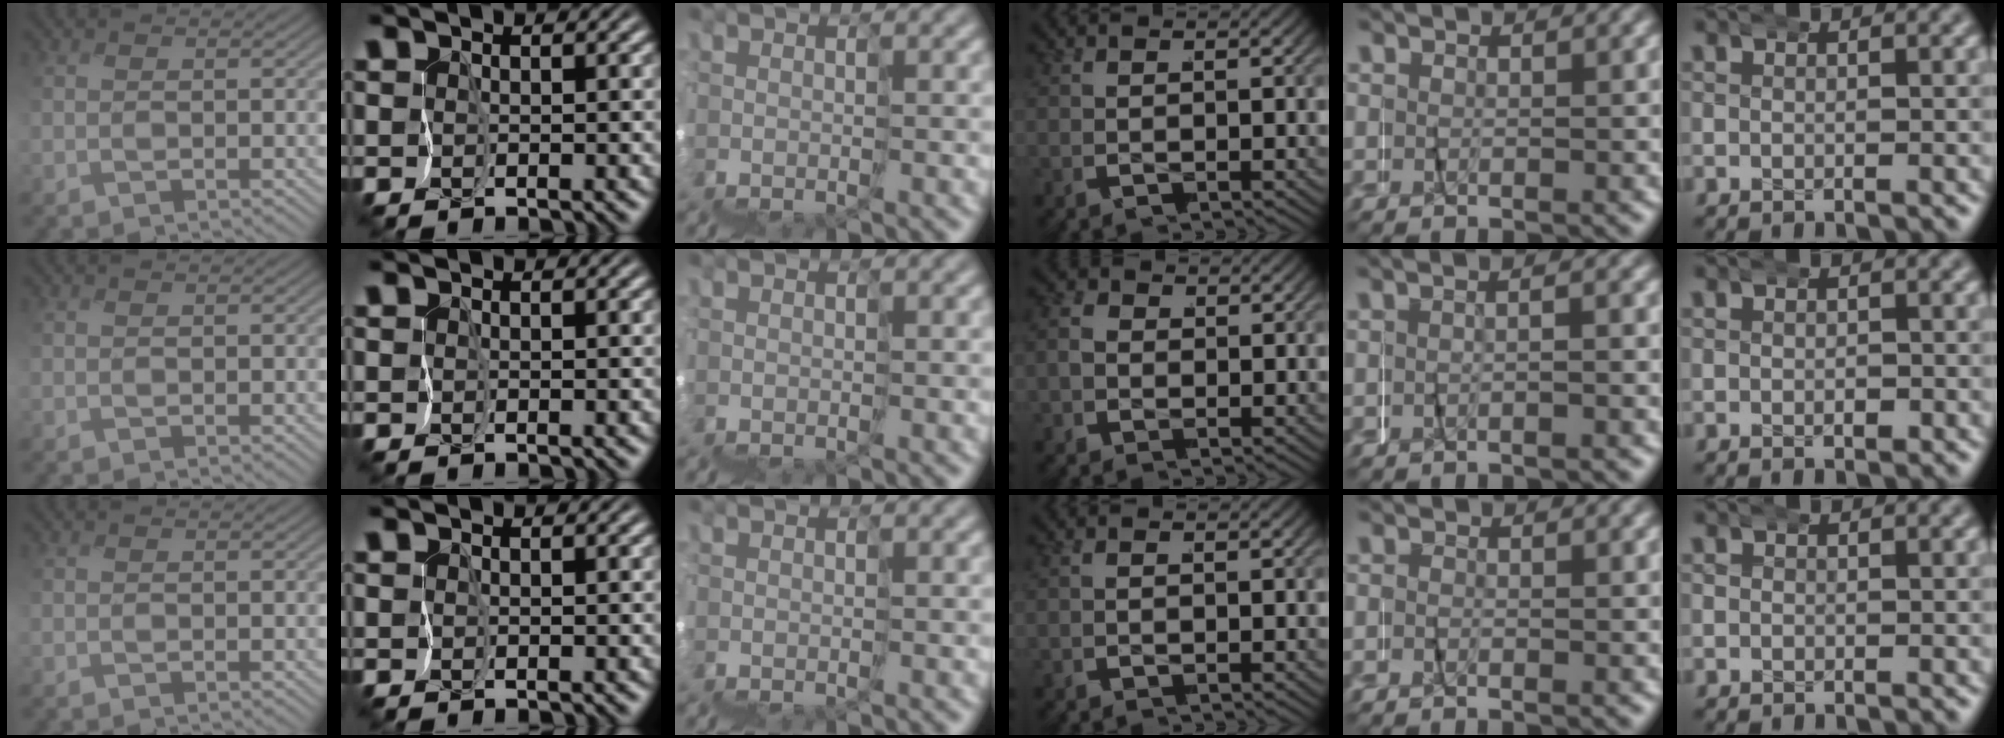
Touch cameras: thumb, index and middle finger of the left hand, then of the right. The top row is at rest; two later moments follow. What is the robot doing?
{"motion": "wrap", "object": "napkin"}